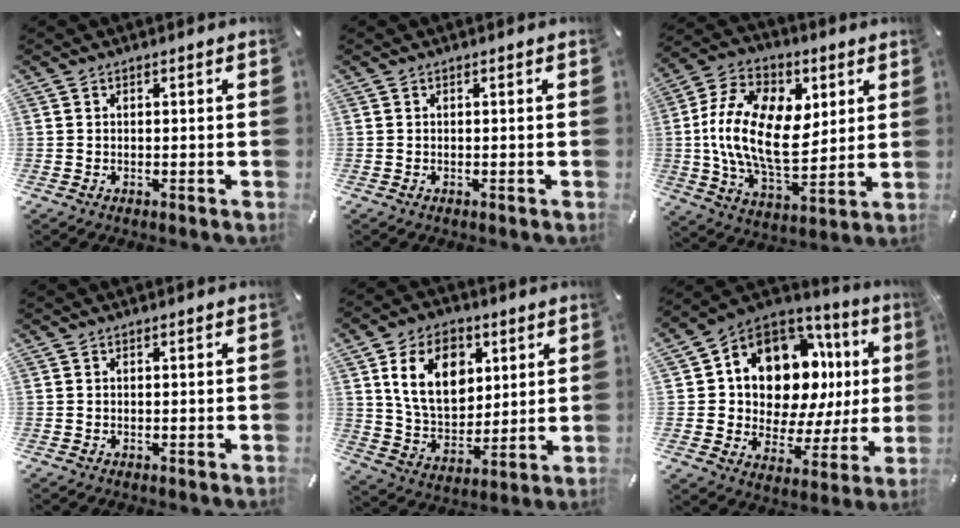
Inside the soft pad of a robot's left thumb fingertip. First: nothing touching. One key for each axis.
{"total": 0.0}
{"total": 20.4, "fx": 2.4, "fy": 13.2, "fz": 15.4, "tx": -0.309, "ty": -0.002, "tz": 0.042}
{"total": 0.0}
{"total": 14.8, "fx": 5.4, "fy": 10.5, "fz": 8.8, "tx": -0.169, "ty": -0.001, "tz": 0.100}
{"total": 14.7, "fx": 6.1, "fy": 10.1, "fz": 8.8, "tx": -0.144, "ty": -0.062, "tz": 0.105}